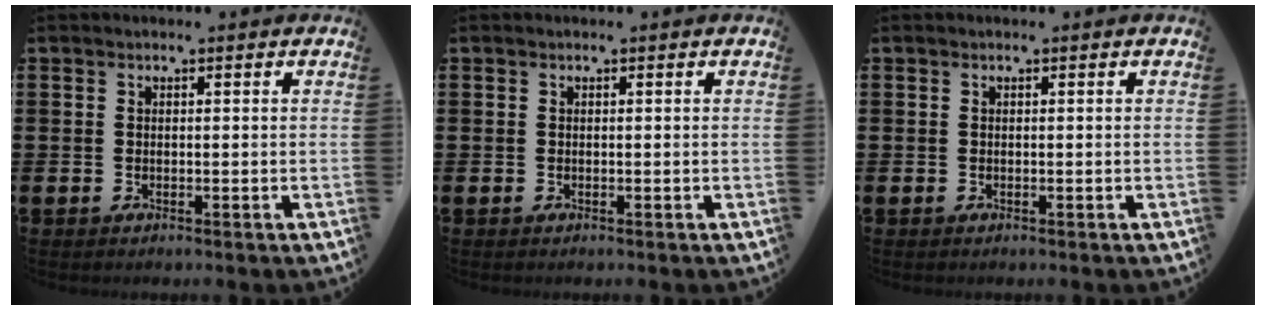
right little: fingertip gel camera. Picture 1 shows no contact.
{"total": 0.0}
{"total": 0.0}